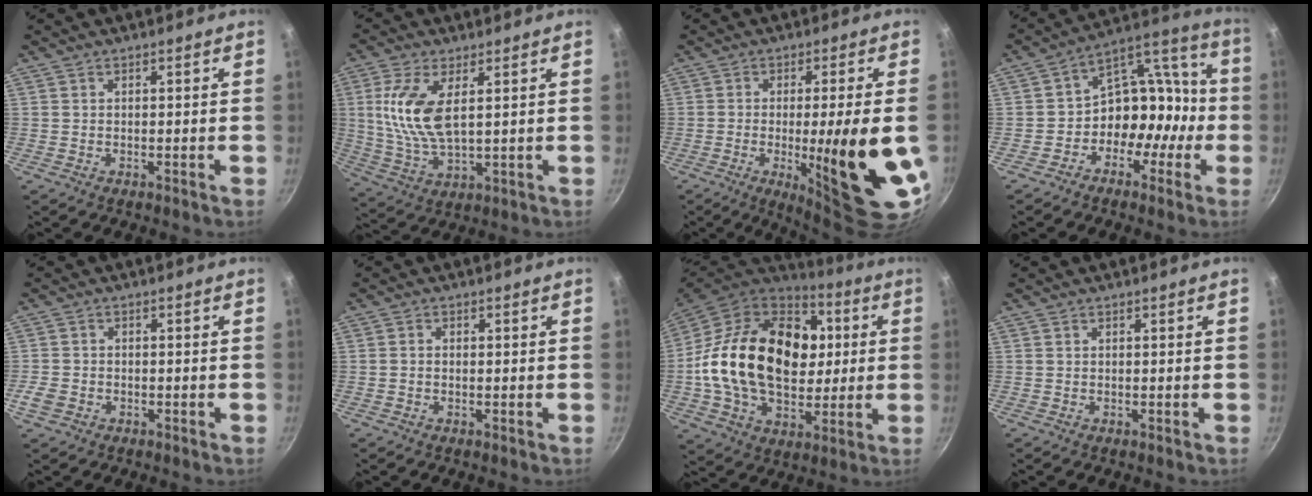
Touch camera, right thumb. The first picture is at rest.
{"total": 11.3, "force": [2.7, 5.1, 9.7], "torque": [-0.198, -0.012, 0.061]}
{"total": 18.0, "force": [-3.5, 2.7, 17.5], "torque": [-0.238, -0.006, -0.038]}
{"total": 13.3, "force": [-4.0, 10.3, 7.5], "torque": [-0.042, 0.088, -0.071]}
{"total": 3.4, "force": [-1.5, 2.6, 1.6], "torque": [-0.034, 0.010, -0.027]}
{"total": 0.9, "force": [-0.2, 0.7, 0.5], "torque": [-0.011, 0.005, -0.004]}
{"total": 29.1, "force": [3.0, 20.0, 20.9], "torque": [-0.336, 0.022, 0.050]}
{"total": 0.0}